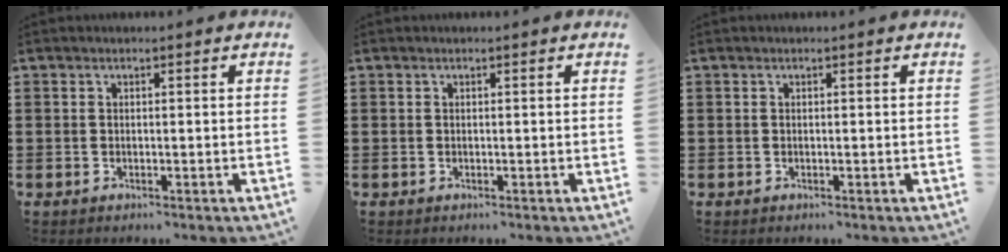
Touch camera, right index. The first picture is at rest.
{"total": 0.0}
{"total": 0.0}